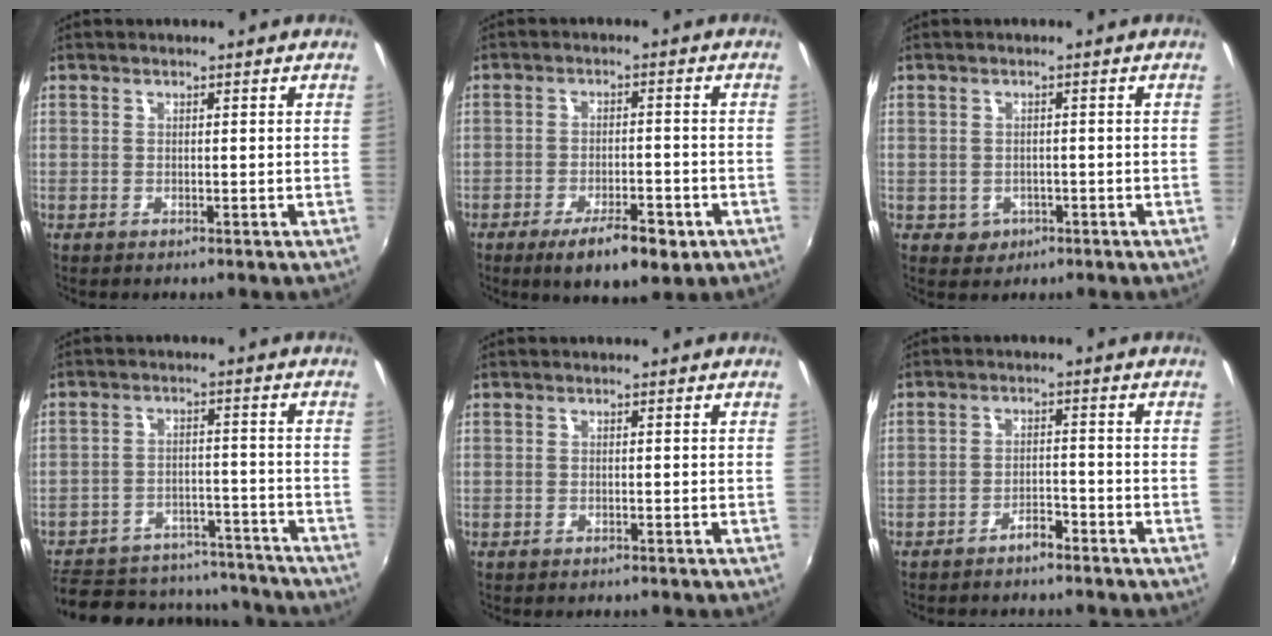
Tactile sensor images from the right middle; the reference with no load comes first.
{"total": 8.9, "force": [-5.3, 2.9, 6.6], "torque": [-0.128, -0.016, -0.075]}
{"total": 2.9, "force": [-0.9, 2.7, 0.8], "torque": [-0.022, 0.000, -0.006]}
{"total": 22.5, "force": [-18.3, 9.8, 8.5], "torque": [-0.190, 0.022, -0.226]}
{"total": 0.7, "force": [-0.6, 0.3, 0.2], "torque": [-0.006, -0.002, -0.010]}
{"total": 3.5, "force": [-3.1, 1.0, 1.2], "torque": [-0.036, 0.006, -0.047]}